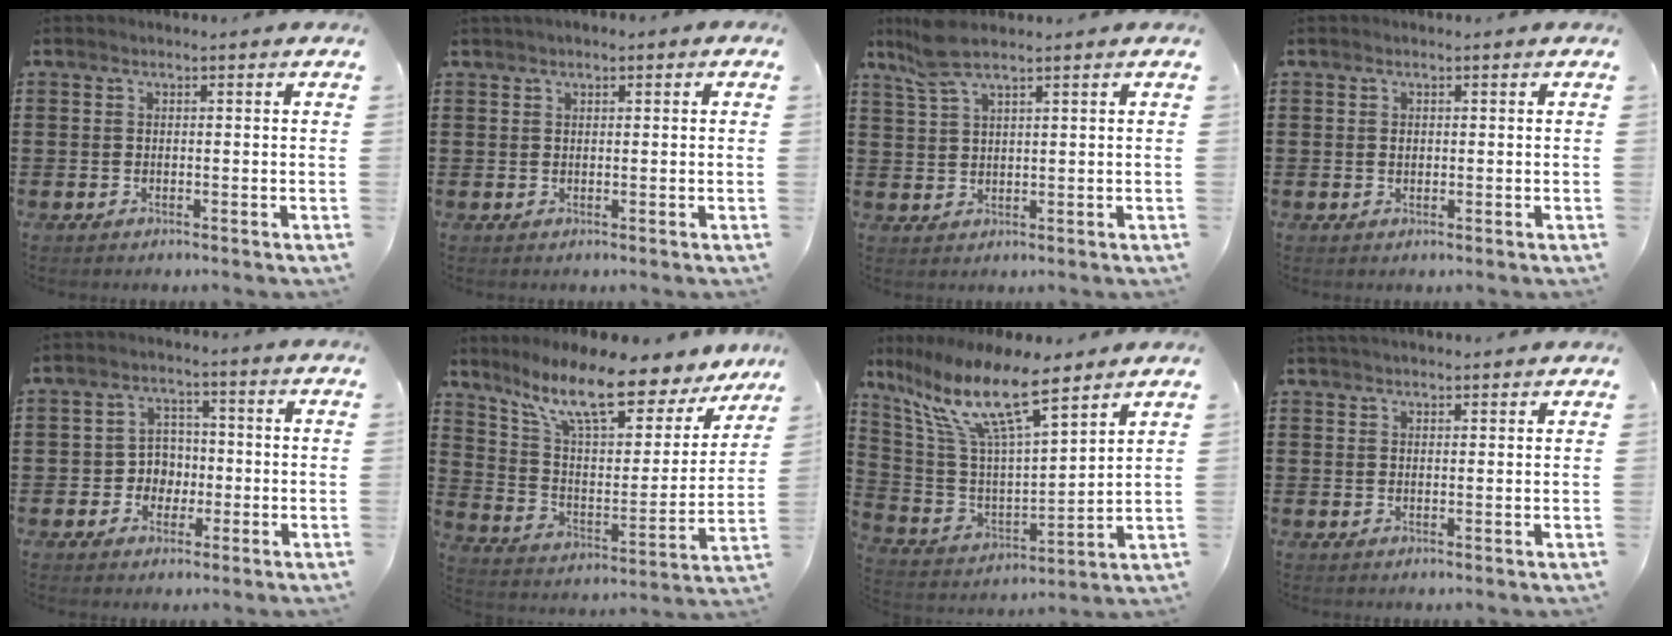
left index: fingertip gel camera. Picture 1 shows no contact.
{"total": 1.0, "force": [0.6, 0.4, 0.7], "torque": [-0.014, 0.004, 0.011]}
{"total": 4.9, "force": [3.6, 0.7, 3.3], "torque": [-0.073, 0.001, 0.068]}
{"total": 0.8, "force": [0.2, 0.5, 0.5], "torque": [-0.012, 0.003, 0.005]}
{"total": 4.2, "force": [-0.8, 3.9, 1.3], "torque": [-0.040, 0.010, -0.019]}
{"total": 12.9, "force": [10.0, 2.4, 7.8], "torque": [-0.166, -0.062, 0.165]}
{"total": 14.2, "force": [9.1, 3.2, 10.4], "torque": [-0.238, -0.047, 0.151]}
{"total": 2.1, "force": [2.1, 0.2, 0.5], "torque": [-0.014, 0.002, 0.040]}